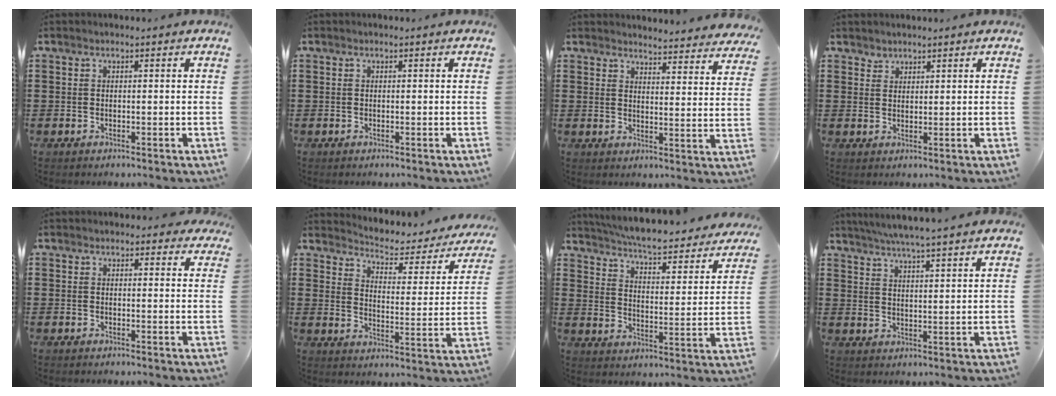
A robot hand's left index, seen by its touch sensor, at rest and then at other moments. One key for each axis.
{"total": 0.0}
{"total": 4.0, "fx": 4.0, "fy": 0.1, "fz": 0.6, "tx": -0.021, "ty": -0.026, "tz": 0.069}
{"total": 1.7, "fx": 1.6, "fy": 0.7, "fz": -0.2, "tx": 0.001, "ty": 0.002, "tz": 0.032}
{"total": 1.8, "fx": 1.6, "fy": 0.9, "fz": 0.2, "tx": -0.003, "ty": 0.000, "tz": 0.028}
{"total": 2.9, "fx": 2.6, "fy": 0.8, "fz": 1.0, "tx": -0.039, "ty": -0.023, "tz": 0.033}
{"total": 5.3, "fx": 4.8, "fy": -0.1, "fz": 2.2, "tx": -0.067, "ty": -0.042, "tz": 0.076}
{"total": 5.1, "fx": 4.8, "fy": -1.0, "fz": 1.6, "tx": -0.046, "ty": -0.026, "tz": 0.082}